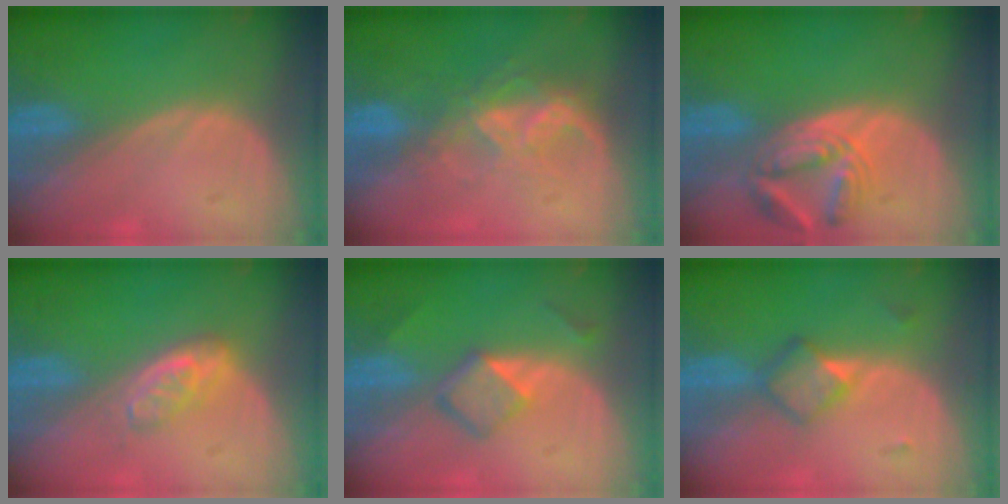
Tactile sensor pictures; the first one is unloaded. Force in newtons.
{"total": 6.7, "press": 6.0, "slide": 3.0}
{"total": 6.7, "press": 6.4, "slide": 2.1}
{"total": 4.3, "press": 4.0, "slide": 1.3}
{"total": 4.8, "press": 4.5, "slide": 1.4}
{"total": 4.8, "press": 4.2, "slide": 2.2}